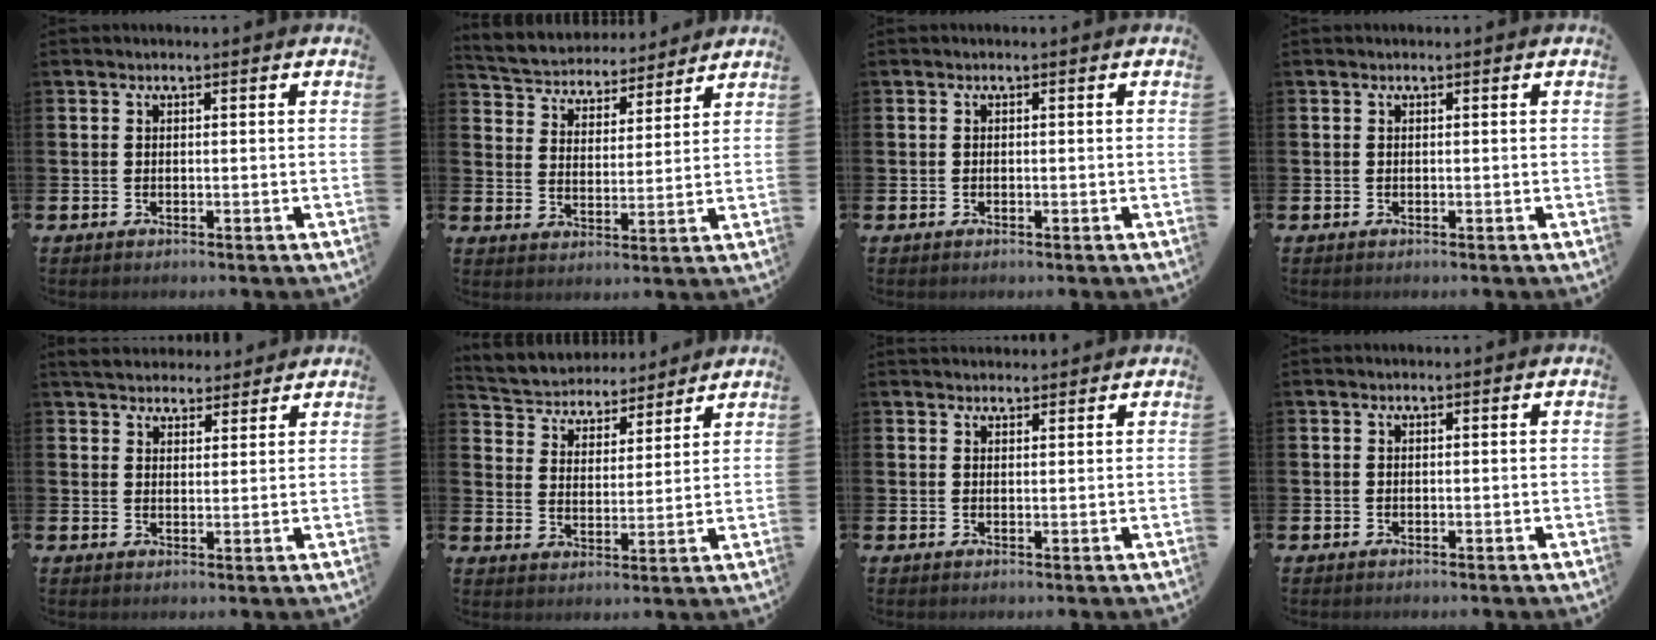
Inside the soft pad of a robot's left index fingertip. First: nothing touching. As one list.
[{"total": 4.5, "force": [4.2, 1.5, -0.3], "torque": [-0.027, -0.036, 0.071]}, {"total": 0.0}, {"total": 0.0}, {"total": 4.6, "force": [4.4, 1.3, 0.2], "torque": [-0.018, -0.019, 0.082]}, {"total": 4.5, "force": [4.2, 1.7, -0.5], "torque": [-0.026, -0.038, 0.069]}, {"total": 1.7, "force": [1.7, 0.4, -0.2], "torque": [0.009, -0.006, 0.029]}, {"total": 0.0}]